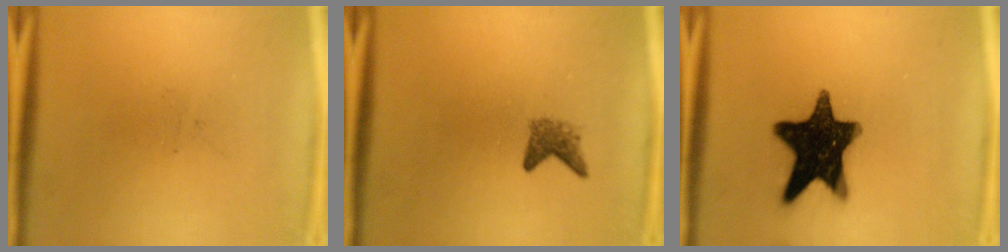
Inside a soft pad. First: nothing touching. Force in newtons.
{"total": 2.0}
{"total": 16.6}